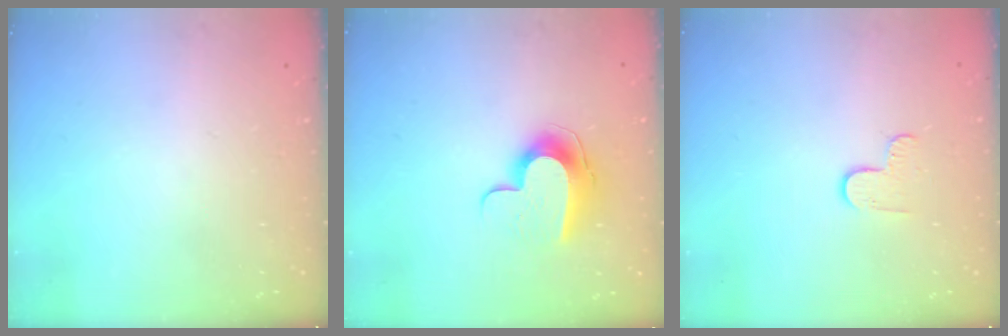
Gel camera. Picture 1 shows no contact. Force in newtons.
{"total": 10.4, "press": 10.4, "slide": 0.3}
{"total": 4.7, "press": 4.7, "slide": 0.4}